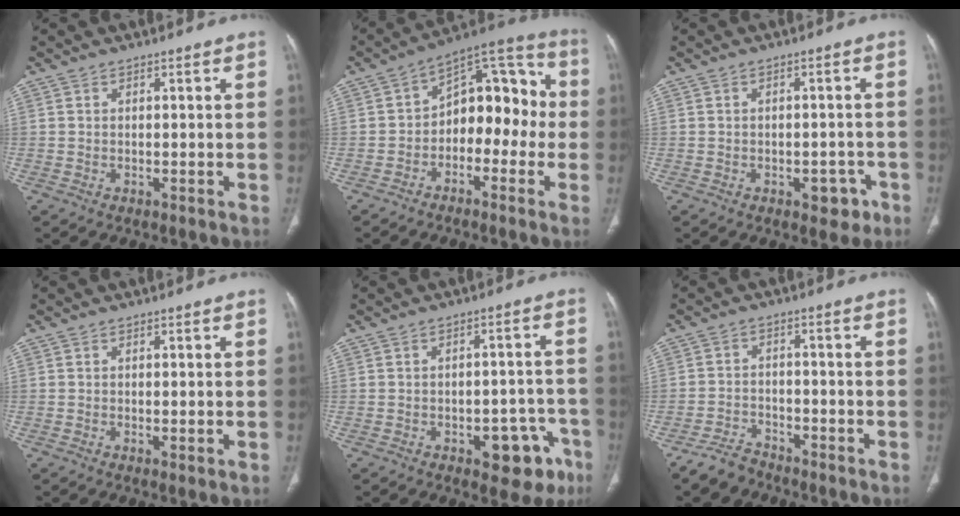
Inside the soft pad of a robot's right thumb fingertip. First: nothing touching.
{"total": 14.4, "force": [-1.9, 9.2, 10.9], "torque": [-0.103, 0.055, -0.046]}
{"total": 4.4, "force": [-2.2, 2.7, 2.7], "torque": [-0.015, 0.016, -0.022]}
{"total": 1.3, "force": [-0.2, 0.3, 1.2], "torque": [-0.026, -0.007, -0.001]}
{"total": 10.3, "force": [-4.9, 5.4, 7.2], "torque": [-0.050, 0.036, -0.053]}
{"total": 4.6, "force": [-4.0, 2.1, 0.8], "torque": [-0.015, 0.017, -0.076]}